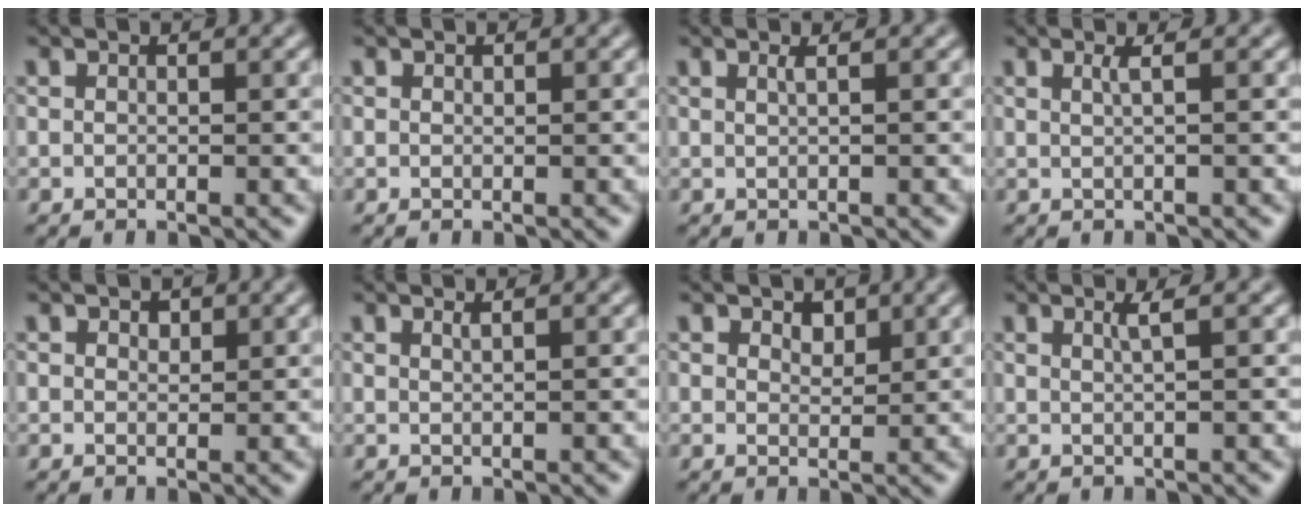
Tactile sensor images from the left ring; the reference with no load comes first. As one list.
[{"total": 0.0}, {"total": 0.9, "force": [0.4, 0.3, 0.8], "torque": [-0.009, 0.002, 0.003]}, {"total": 1.2, "force": [0.4, 0.3, 1.1], "torque": [-0.015, 0.003, 0.004]}, {"total": 0.9, "force": [0.6, 0.6, 0.3], "torque": [-0.004, -0.002, 0.008]}, {"total": 0.7, "force": [0.5, 0.2, 0.5], "torque": [-0.002, 0.000, 0.007]}, {"total": 1.3, "force": [0.9, 0.8, 0.6], "torque": [-0.010, 0.000, 0.014]}, {"total": 1.4, "force": [0.6, 0.3, 1.2], "torque": [-0.015, 0.002, 0.007]}]